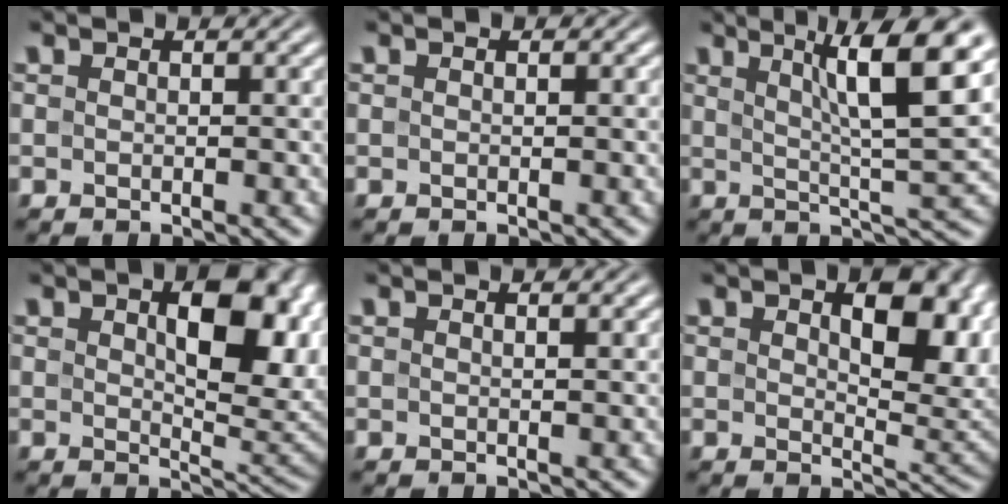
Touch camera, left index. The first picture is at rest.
{"total": 0.0}
{"total": 9.2, "force": [3.9, 1.5, 8.2], "torque": [-0.112, 0.010, 0.062]}
{"total": 9.3, "force": [2.4, 4.3, 7.9], "torque": [-0.114, 0.001, 0.042]}
{"total": 1.1, "force": [0.8, 0.3, 0.7], "torque": [-0.007, 0.004, 0.010]}
{"total": 8.6, "force": [2.5, 4.1, 7.2], "torque": [-0.101, -0.004, 0.045]}